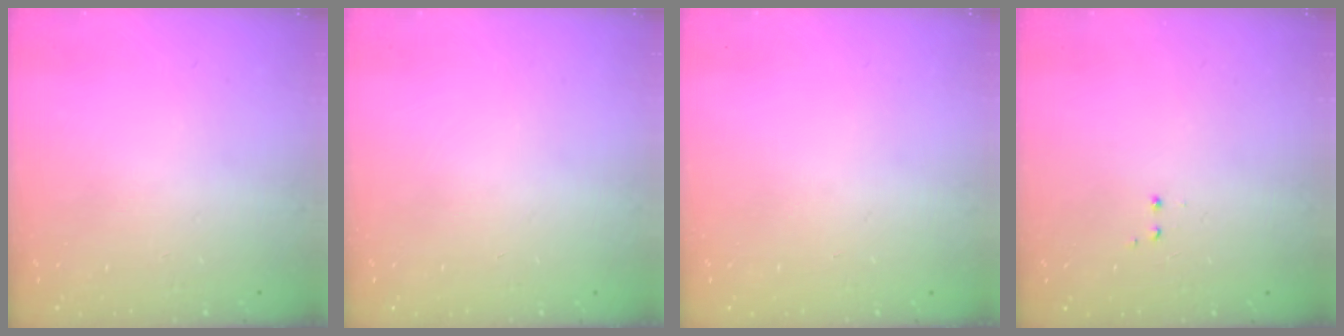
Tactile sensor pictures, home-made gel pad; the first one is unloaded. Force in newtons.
{"total": 0.0}
{"total": 0.0}
{"total": 1.2, "press": 1.0, "slide": 0.6}